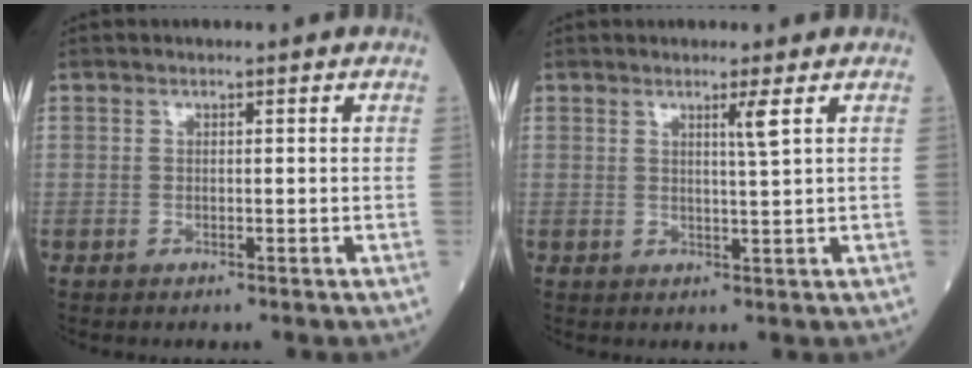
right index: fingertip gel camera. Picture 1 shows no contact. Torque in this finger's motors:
{"motor_torque": [0.04, 0.08, 0.01, 0.01]}